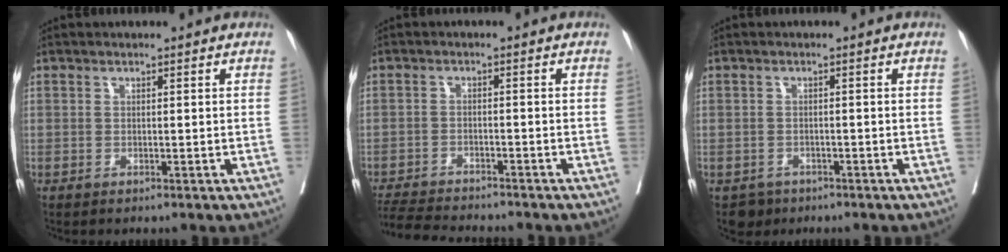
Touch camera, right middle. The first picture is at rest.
{"total": 8.9, "force": [-8.4, 0.7, 2.6], "torque": [-0.041, -0.009, -0.136]}
{"total": 2.5, "force": [-1.7, 1.8, 0.1], "torque": [-0.001, 0.005, -0.027]}